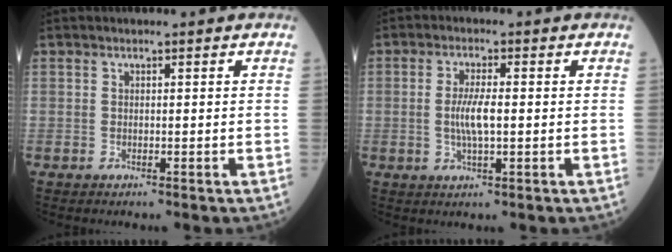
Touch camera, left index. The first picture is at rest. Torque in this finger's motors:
{"motor_torque": [0.62, 0.07, 0.15, 0.09]}